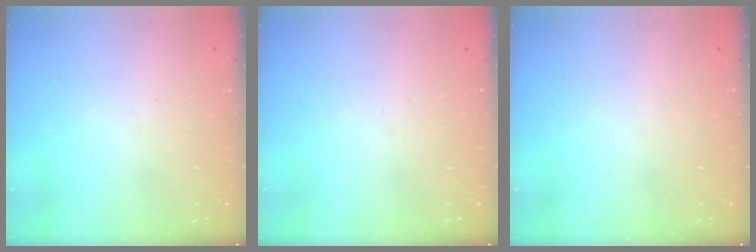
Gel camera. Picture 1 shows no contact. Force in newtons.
{"total": 0.0}
{"total": 0.0}